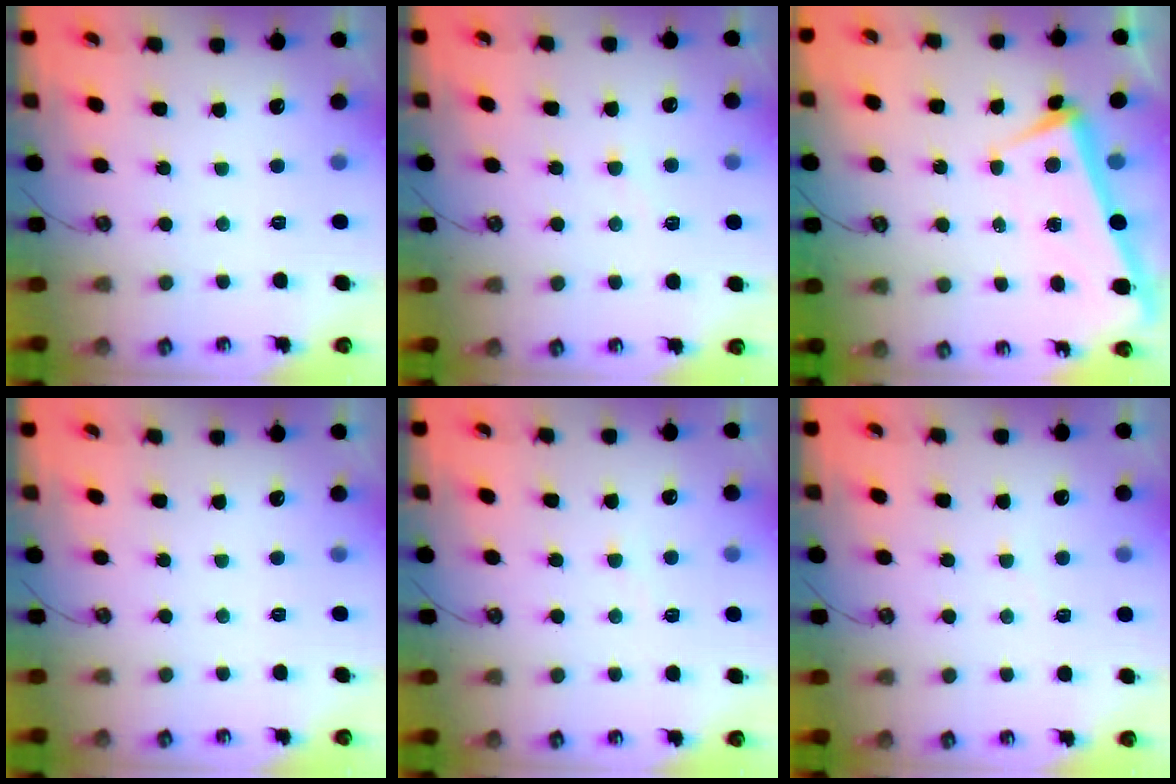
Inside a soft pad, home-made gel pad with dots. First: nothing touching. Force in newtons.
{"total": 2.5, "press": 2.5, "slide": 0.4}
{"total": 1.4, "press": 1.1, "slide": 0.8}
{"total": 0.0}
{"total": 3.3, "press": 3.3, "slide": 0.5}
{"total": 6.1, "press": 6.1, "slide": 0.4}